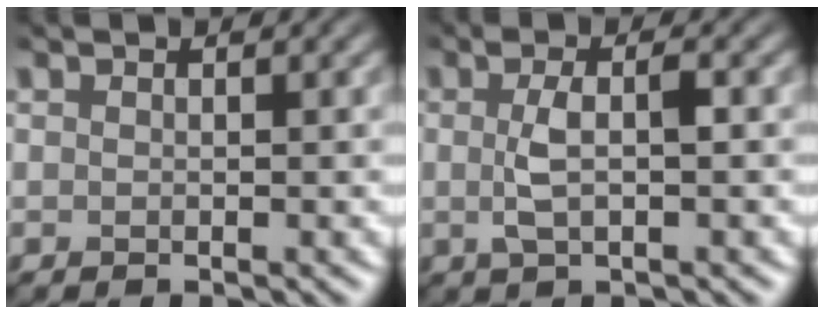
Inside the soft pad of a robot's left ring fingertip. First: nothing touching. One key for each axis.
{"total": 2.8, "fx": 0.1, "fy": 0.9, "fz": 2.7, "tx": -0.059, "ty": 0.000, "tz": 0.000}